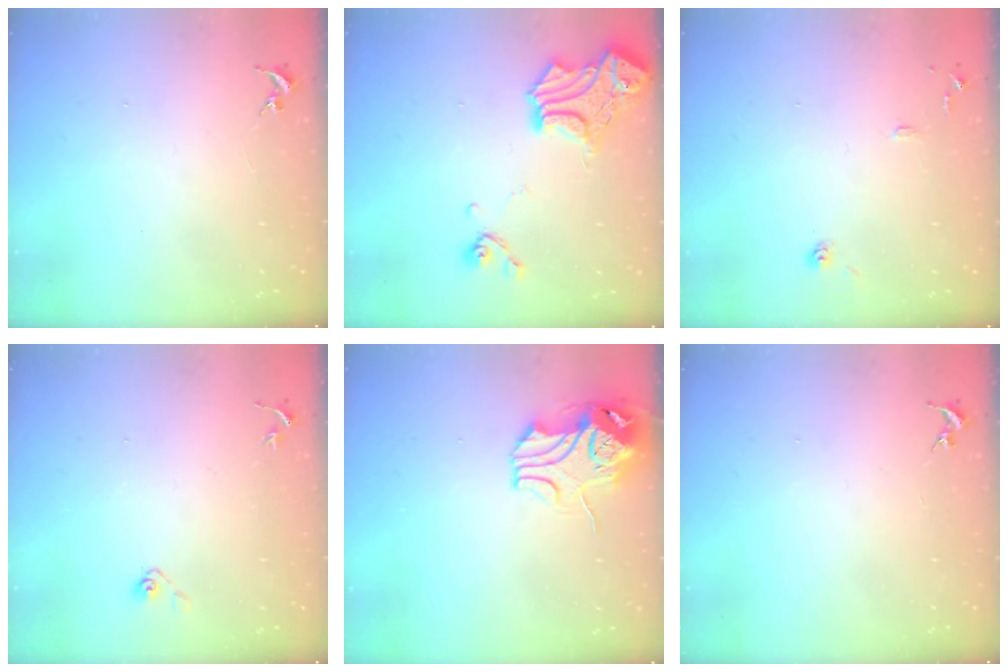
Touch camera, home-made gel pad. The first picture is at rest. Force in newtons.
{"total": 16.0, "press": 15.9, "slide": 1.4}
{"total": 8.8, "press": 8.8, "slide": 0.8}
{"total": 3.8, "press": 3.2, "slide": 2.0}
{"total": 10.6, "press": 10.4, "slide": 1.9}
{"total": 0.0}